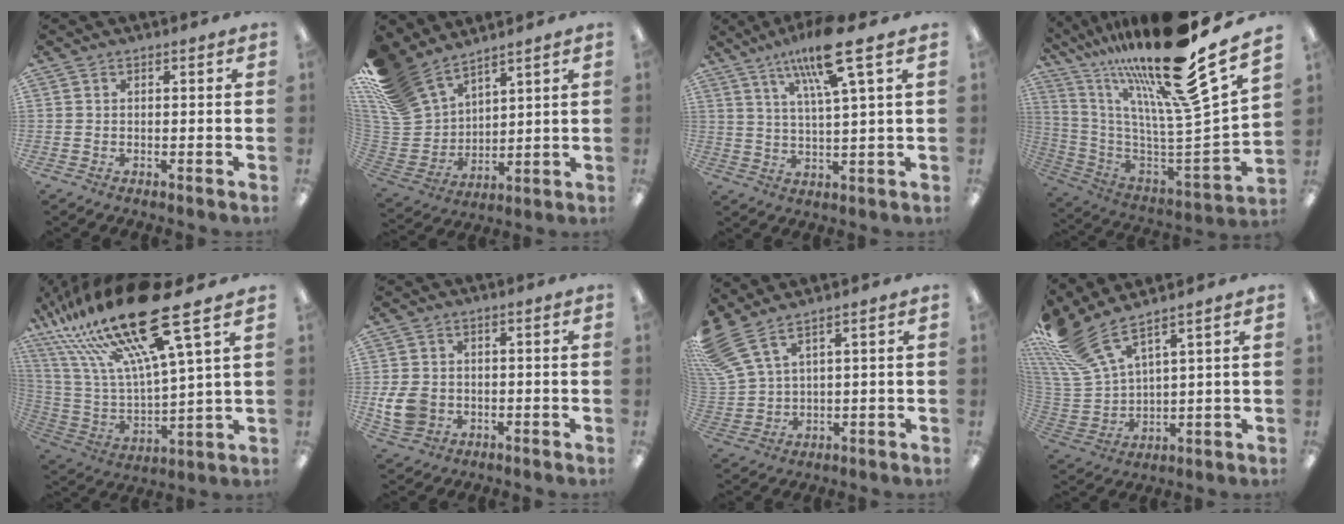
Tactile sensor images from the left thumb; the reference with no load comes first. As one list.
[{"total": 16.3, "force": [12.8, 8.1, 5.9], "torque": [-0.172, -0.078, 0.247]}, {"total": 13.2, "force": [8.0, 2.0, 10.3], "torque": [-0.190, -0.021, 0.129]}, {"total": 24.8, "force": [18.9, 1.1, 16.0], "torque": [-0.246, -0.161, 0.296]}, {"total": 27.9, "force": [18.9, 5.9, 19.7], "torque": [-0.402, -0.112, 0.302]}, {"total": 7.6, "force": [-1.1, 6.3, 4.1], "torque": [-0.097, 0.007, -0.018]}, {"total": 9.4, "force": [6.3, 3.6, 5.9], "torque": [-0.138, -0.021, 0.123]}, {"total": 13.3, "force": [10.0, 4.6, 7.4], "torque": [-0.184, -0.058, 0.188]}]